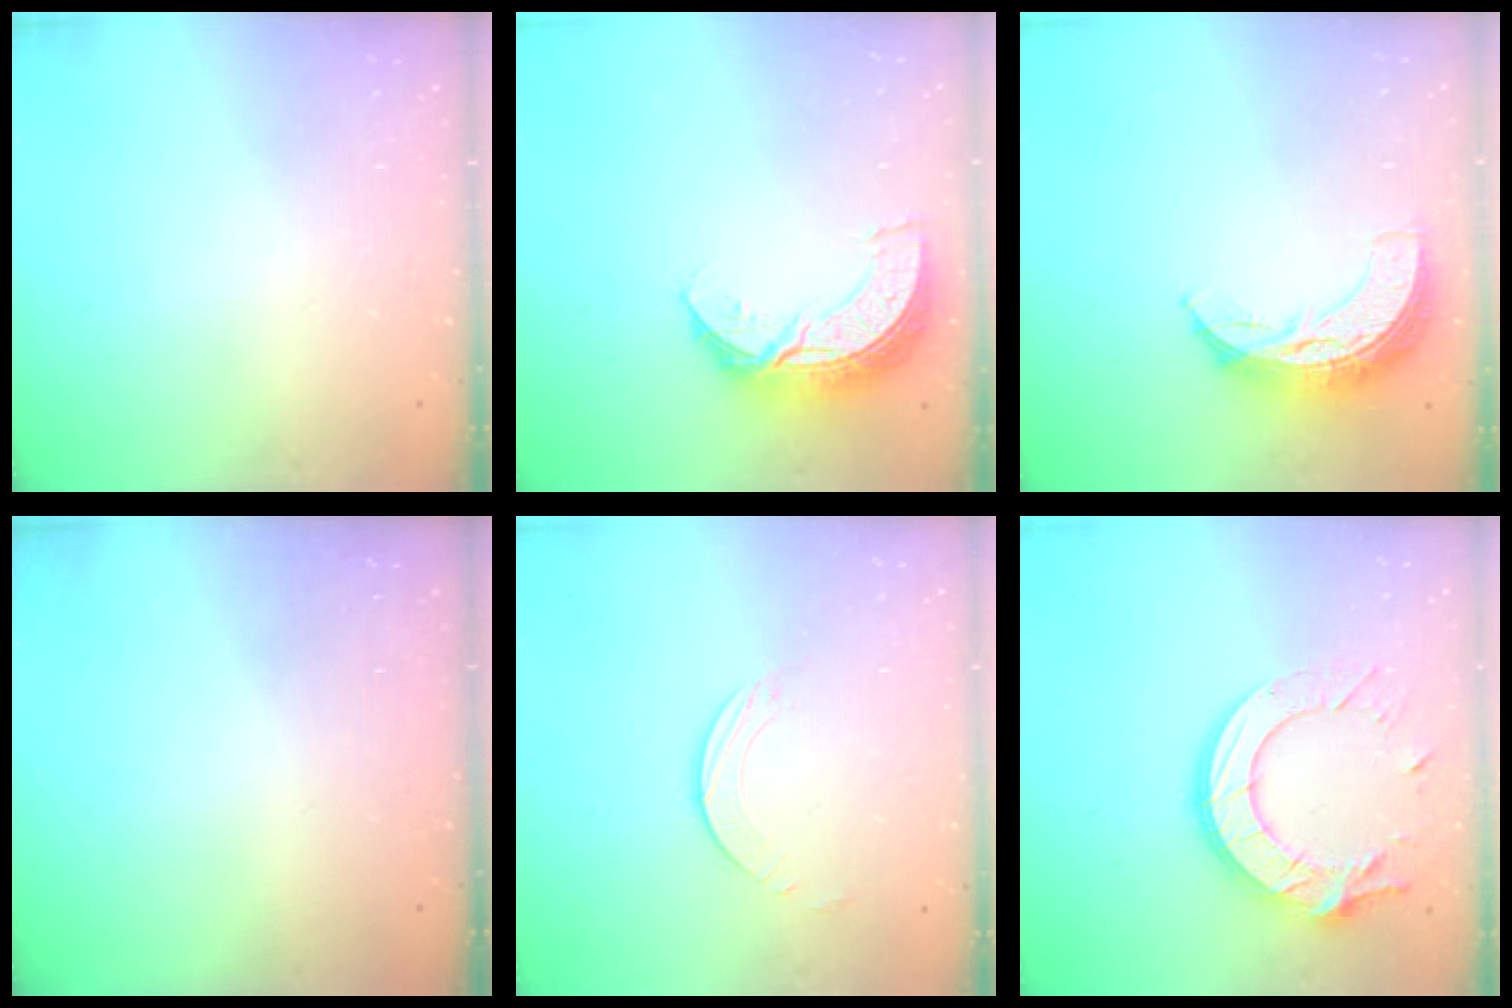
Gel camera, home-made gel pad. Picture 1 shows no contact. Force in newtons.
{"total": 10.3, "press": 10.2, "slide": 0.7}
{"total": 10.9, "press": 10.9, "slide": 0.4}
{"total": 0.0}
{"total": 1.7, "press": 1.7, "slide": 0.2}
{"total": 16.0, "press": 15.9, "slide": 1.4}